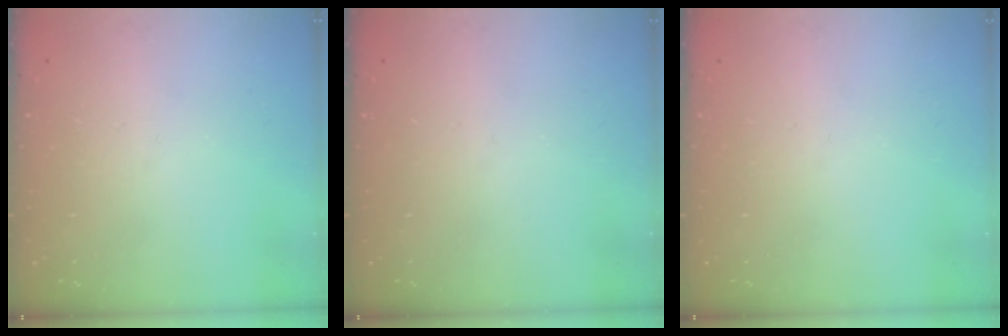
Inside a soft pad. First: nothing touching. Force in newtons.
{"total": 0.0}
{"total": 0.0}